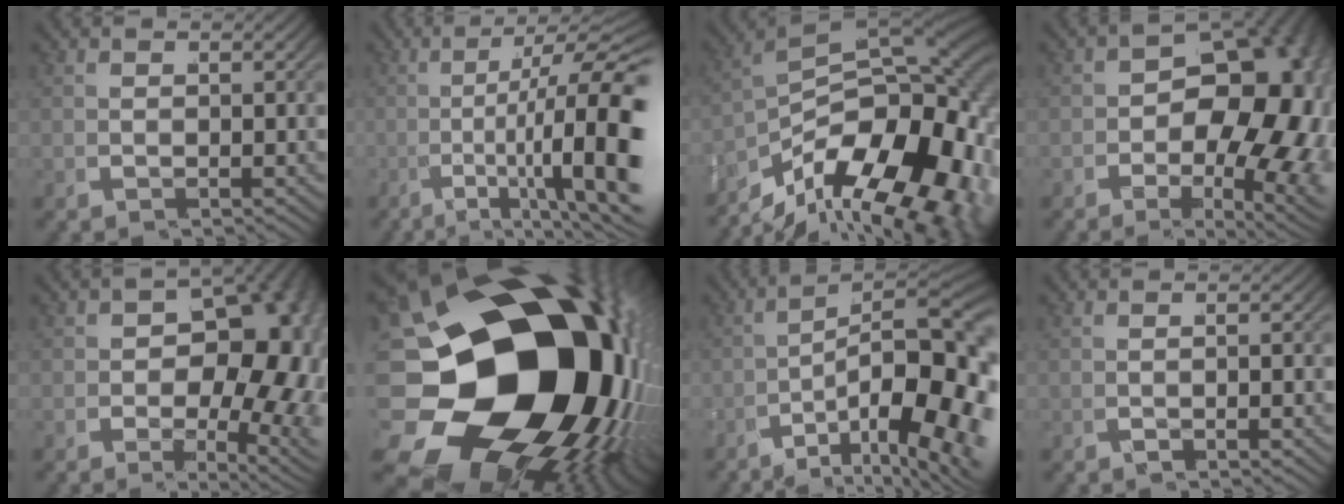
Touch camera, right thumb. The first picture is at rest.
{"total": 12.0, "force": [-2.4, 5.7, 10.3], "torque": [-0.176, -0.029, -0.013]}
{"total": 21.4, "force": [-3.2, 13.0, 16.7], "torque": [-0.249, -0.052, -0.025]}
{"total": 15.5, "force": [-0.7, 9.4, 12.3], "torque": [-0.155, -0.032, -0.004]}
{"total": 11.5, "force": [-0.3, 7.2, 9.0], "torque": [-0.121, -0.034, 0.008]}
{"total": 39.6, "force": [-2.2, 26.7, 29.2], "torque": [-0.484, -0.084, -0.007]}
{"total": 14.5, "force": [-2.4, 8.8, 11.3], "torque": [-0.158, -0.043, -0.023]}
{"total": 1.1, "force": [-0.5, 0.5, 0.9], "torque": [-0.021, 0.000, -0.005]}